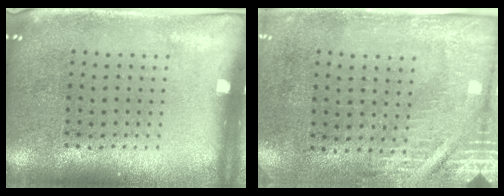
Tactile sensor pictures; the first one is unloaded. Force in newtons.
{"total": 2.9, "press": 2.5, "slide": 1.4}